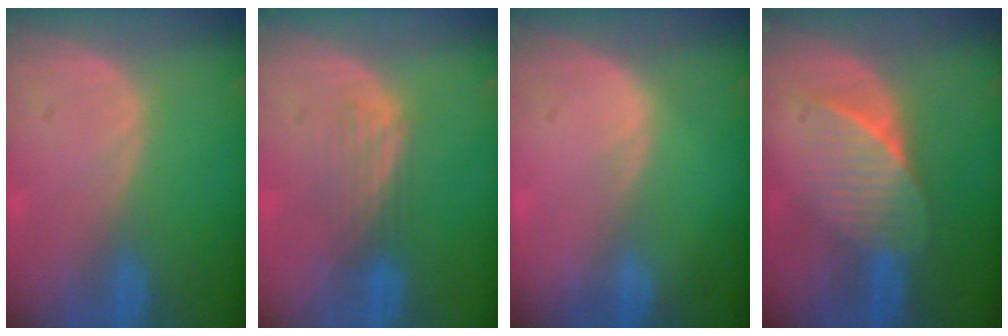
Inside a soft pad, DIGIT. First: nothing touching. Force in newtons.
{"total": 3.8, "press": 3.2, "slide": 2.0}
{"total": 0.8, "press": 0.5, "slide": 0.7}
{"total": 7.2, "press": 6.4, "slide": 3.3}